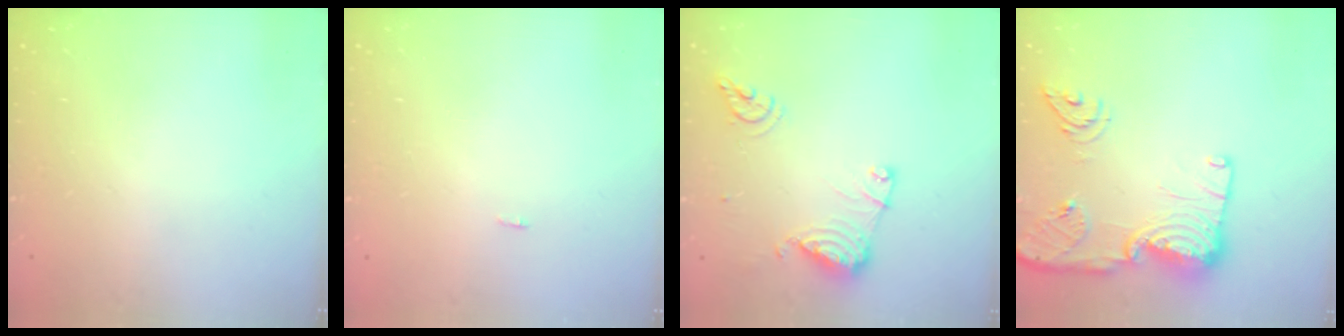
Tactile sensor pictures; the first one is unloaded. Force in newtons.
{"total": 6.1, "press": 1.7, "slide": 5.9}
{"total": 11.9, "press": 11.9, "slide": 1.3}
{"total": 18.1, "press": 18.0, "slide": 2.0}